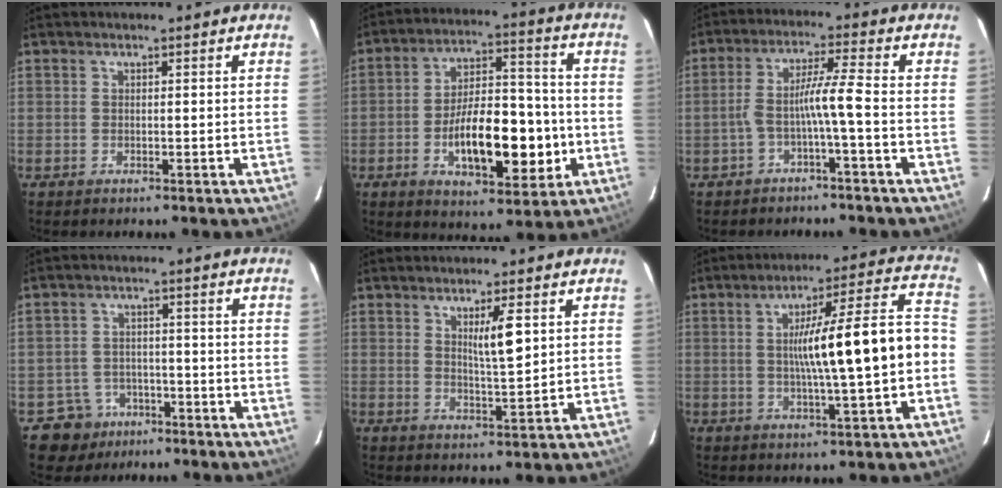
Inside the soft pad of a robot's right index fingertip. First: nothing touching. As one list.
[{"total": 15.6, "force": [-3.8, 6.0, 13.9], "torque": [-0.229, 0.015, -0.055]}, {"total": 5.6, "force": [-1.8, -0.8, 5.2], "torque": [-0.101, 0.022, -0.031]}, {"total": 5.8, "force": [-3.3, 4.8, -0.3], "torque": [0.005, 0.011, -0.047]}, {"total": 4.7, "force": [1.7, 0.3, 4.4], "torque": [-0.073, -0.007, 0.031]}, {"total": 15.4, "force": [-1.2, 0.2, 15.4], "torque": [-0.226, 0.025, -0.019]}]